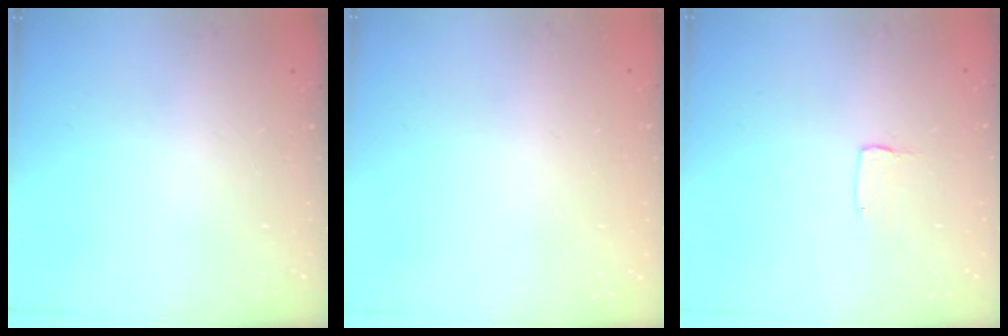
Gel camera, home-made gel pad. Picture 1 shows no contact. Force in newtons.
{"total": 0.0}
{"total": 1.0, "press": 1.0, "slide": 0.1}